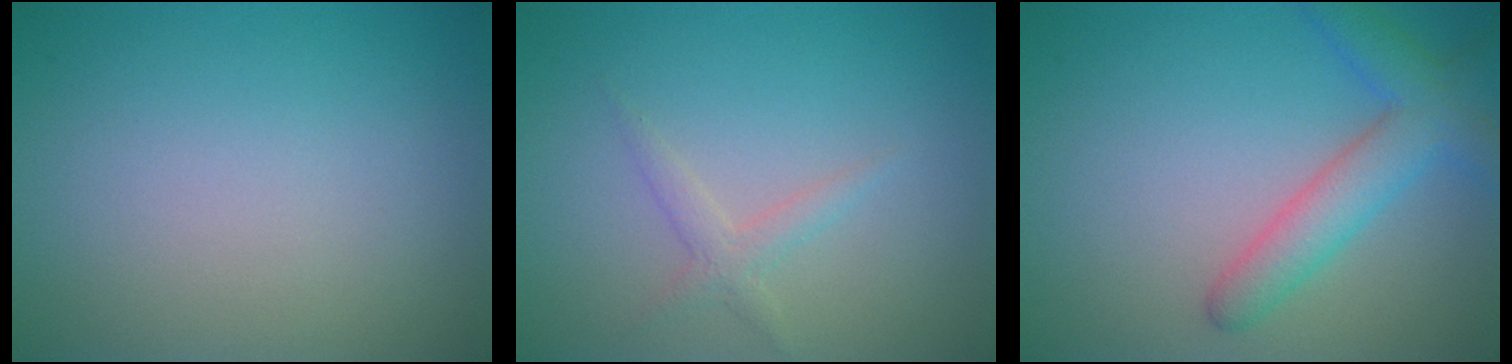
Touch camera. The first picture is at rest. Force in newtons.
{"total": 1.5, "press": 1.5, "slide": 0.0}
{"total": 4.2, "press": 4.2, "slide": 0.2}